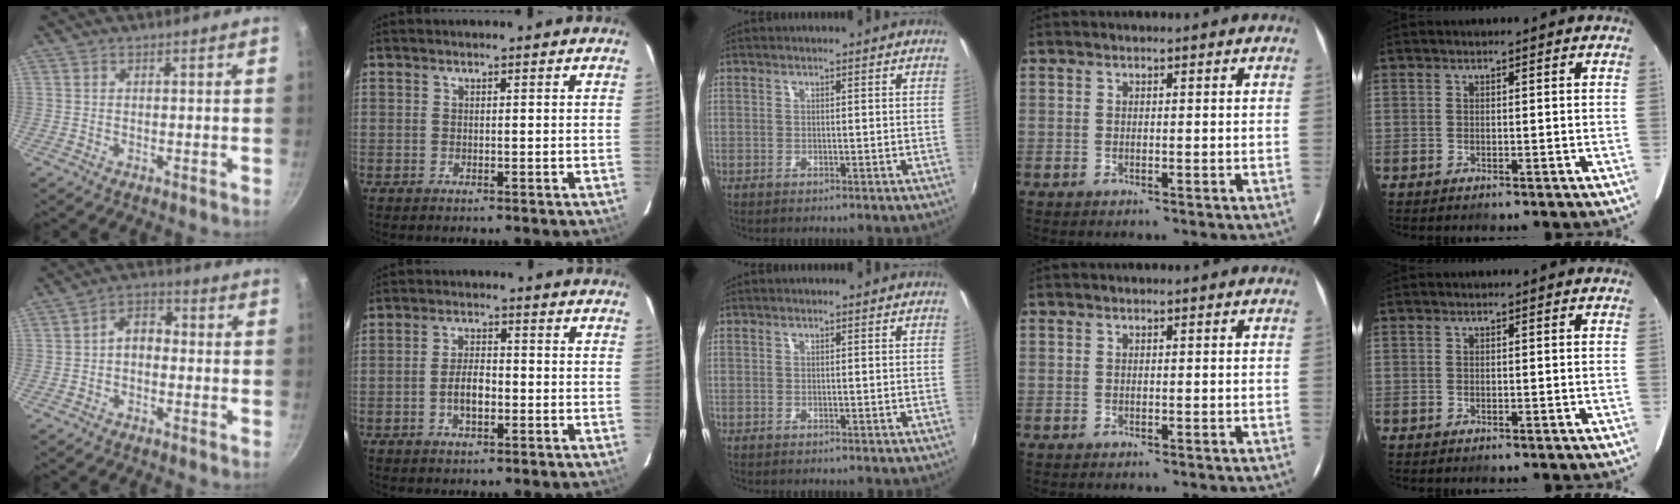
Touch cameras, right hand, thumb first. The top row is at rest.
{"thumb": {"total": 5.5, "force": [-0.7, 3.8, 3.9], "torque": [-0.039, 0.024, -0.023]}, "index": {"total": 4.7, "force": [-1.5, 2.2, 3.9], "torque": [-0.080, 0.005, -0.025]}}